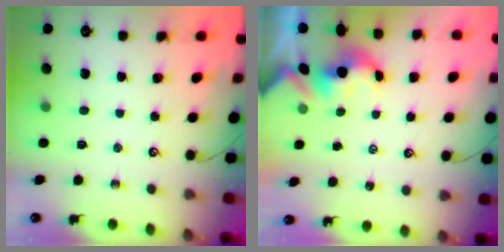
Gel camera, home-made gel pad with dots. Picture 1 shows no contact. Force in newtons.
{"total": 1.7, "press": 1.7, "slide": 0.2}